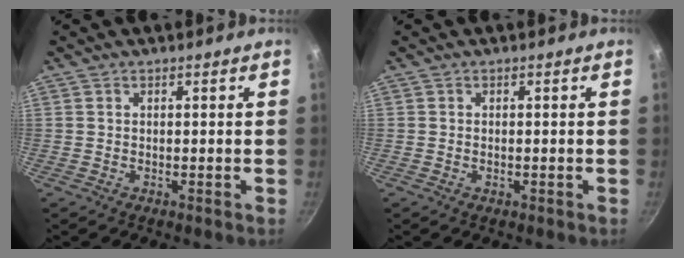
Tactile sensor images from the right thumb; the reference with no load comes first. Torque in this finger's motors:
{"motor_torque": [-0.43, -0.31, -0.17, 0.67, 0.06]}